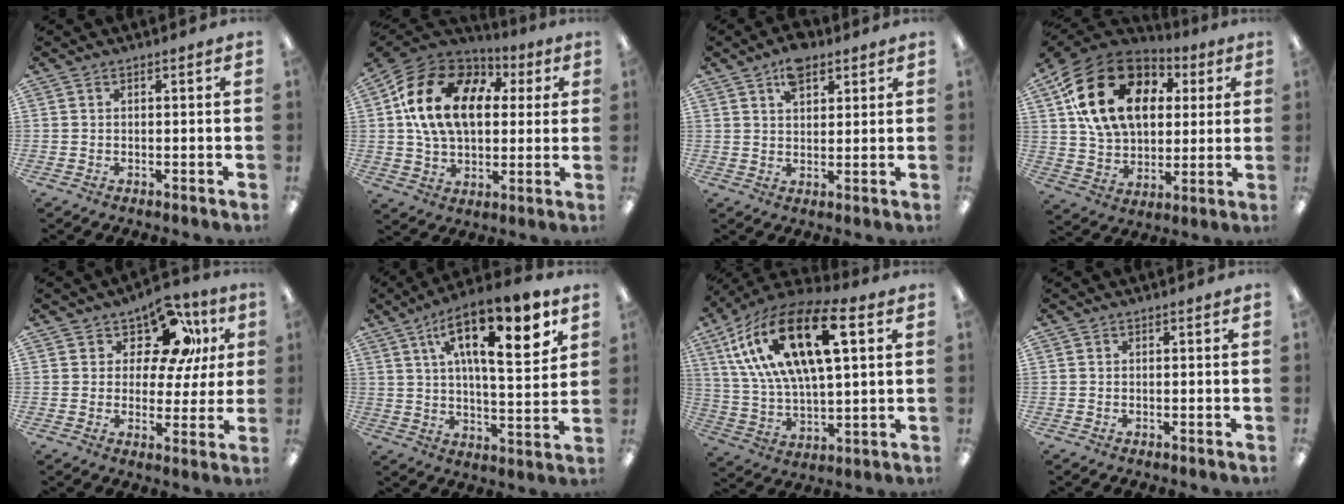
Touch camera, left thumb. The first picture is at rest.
{"total": 18.8, "force": [5.1, 12.8, 12.9], "torque": [-0.262, 0.002, 0.090]}
{"total": 6.9, "force": [4.3, 3.7, 3.8], "torque": [-0.054, -0.012, 0.075]}
{"total": 22.0, "force": [8.2, 15.5, 13.2], "torque": [-0.239, -0.009, 0.154]}
{"total": 12.5, "force": [6.9, 7.6, 7.2], "torque": [-0.113, -0.030, 0.125]}
{"total": 19.2, "force": [9.7, 6.9, 15.1], "torque": [-0.229, -0.033, 0.146]}
{"total": 21.9, "force": [10.2, 9.4, 17.0], "torque": [-0.333, -0.026, 0.168]}
{"total": 0.0}